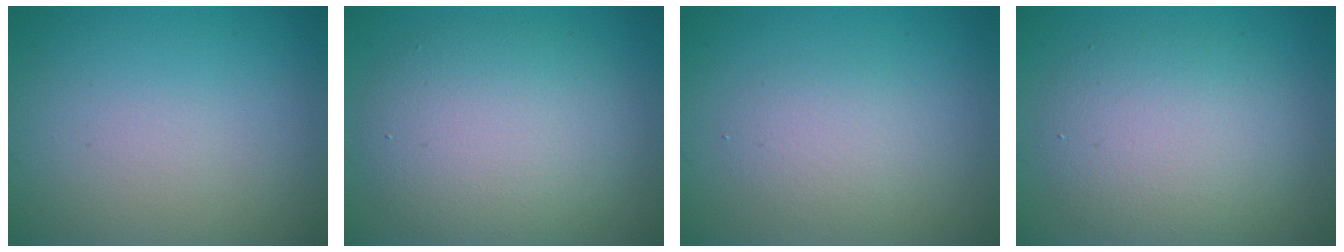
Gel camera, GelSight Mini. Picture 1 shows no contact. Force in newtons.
{"total": 7.2, "press": 7.2, "slide": 0.3}
{"total": 2.2, "press": 2.2, "slide": 0.1}
{"total": 5.7, "press": 5.7, "slide": 0.4}